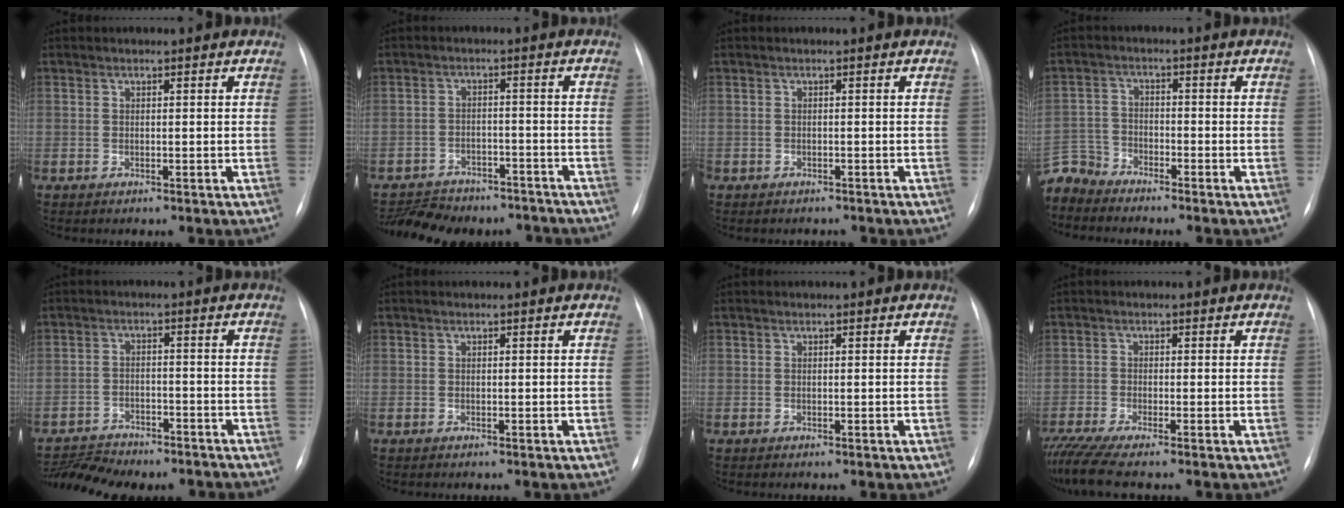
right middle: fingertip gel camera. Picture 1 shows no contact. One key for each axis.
{"total": 13.7, "fx": -11.9, "fy": 5.5, "fz": 3.8, "tx": -0.078, "ty": 0.009, "tz": -0.152}
{"total": 2.0, "fx": -1.7, "fy": 1.0, "fz": 0.3, "tx": -0.008, "ty": -0.001, "tz": -0.023}
{"total": 5.3, "fx": -5.1, "fy": 1.0, "fz": -0.7, "tx": 0.017, "ty": -0.001, "tz": -0.104}
{"total": 10.2, "fx": -9.6, "fy": 2.5, "fz": 2.4, "tx": -0.042, "ty": 0.013, "tz": -0.135}
{"total": 0.0}
{"total": 0.0}
{"total": 5.2, "fx": -4.3, "fy": -0.4, "fz": 2.9, "tx": -0.053, "ty": -0.016, "tz": -0.078}